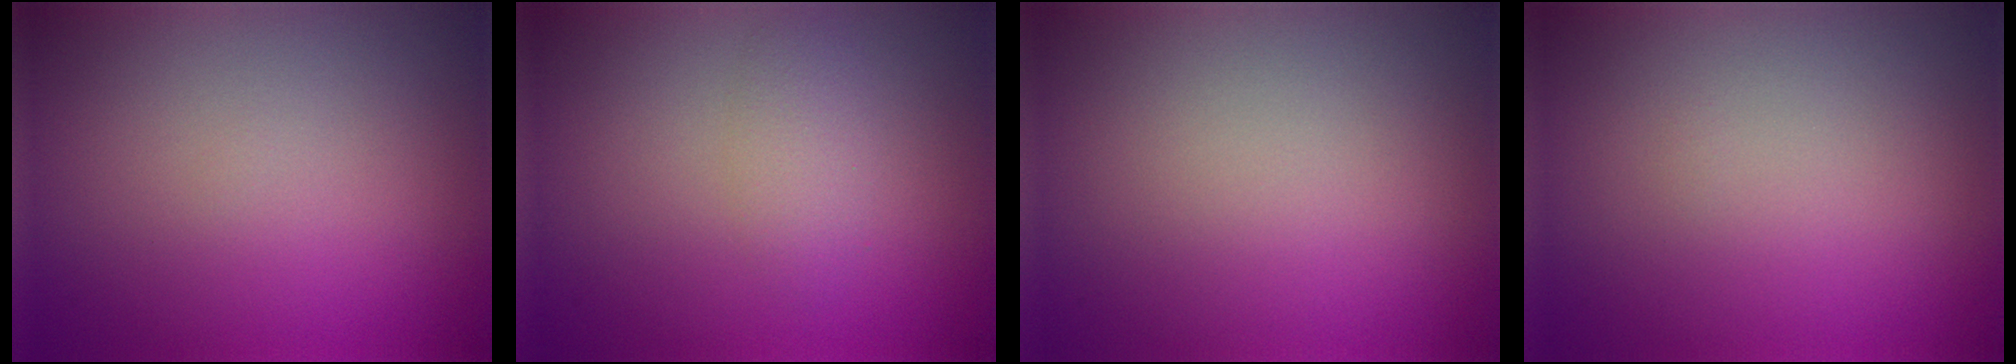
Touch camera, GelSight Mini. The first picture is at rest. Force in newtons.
{"total": 1.9, "press": 1.9, "slide": 0.1}
{"total": 0.0}
{"total": 0.0}